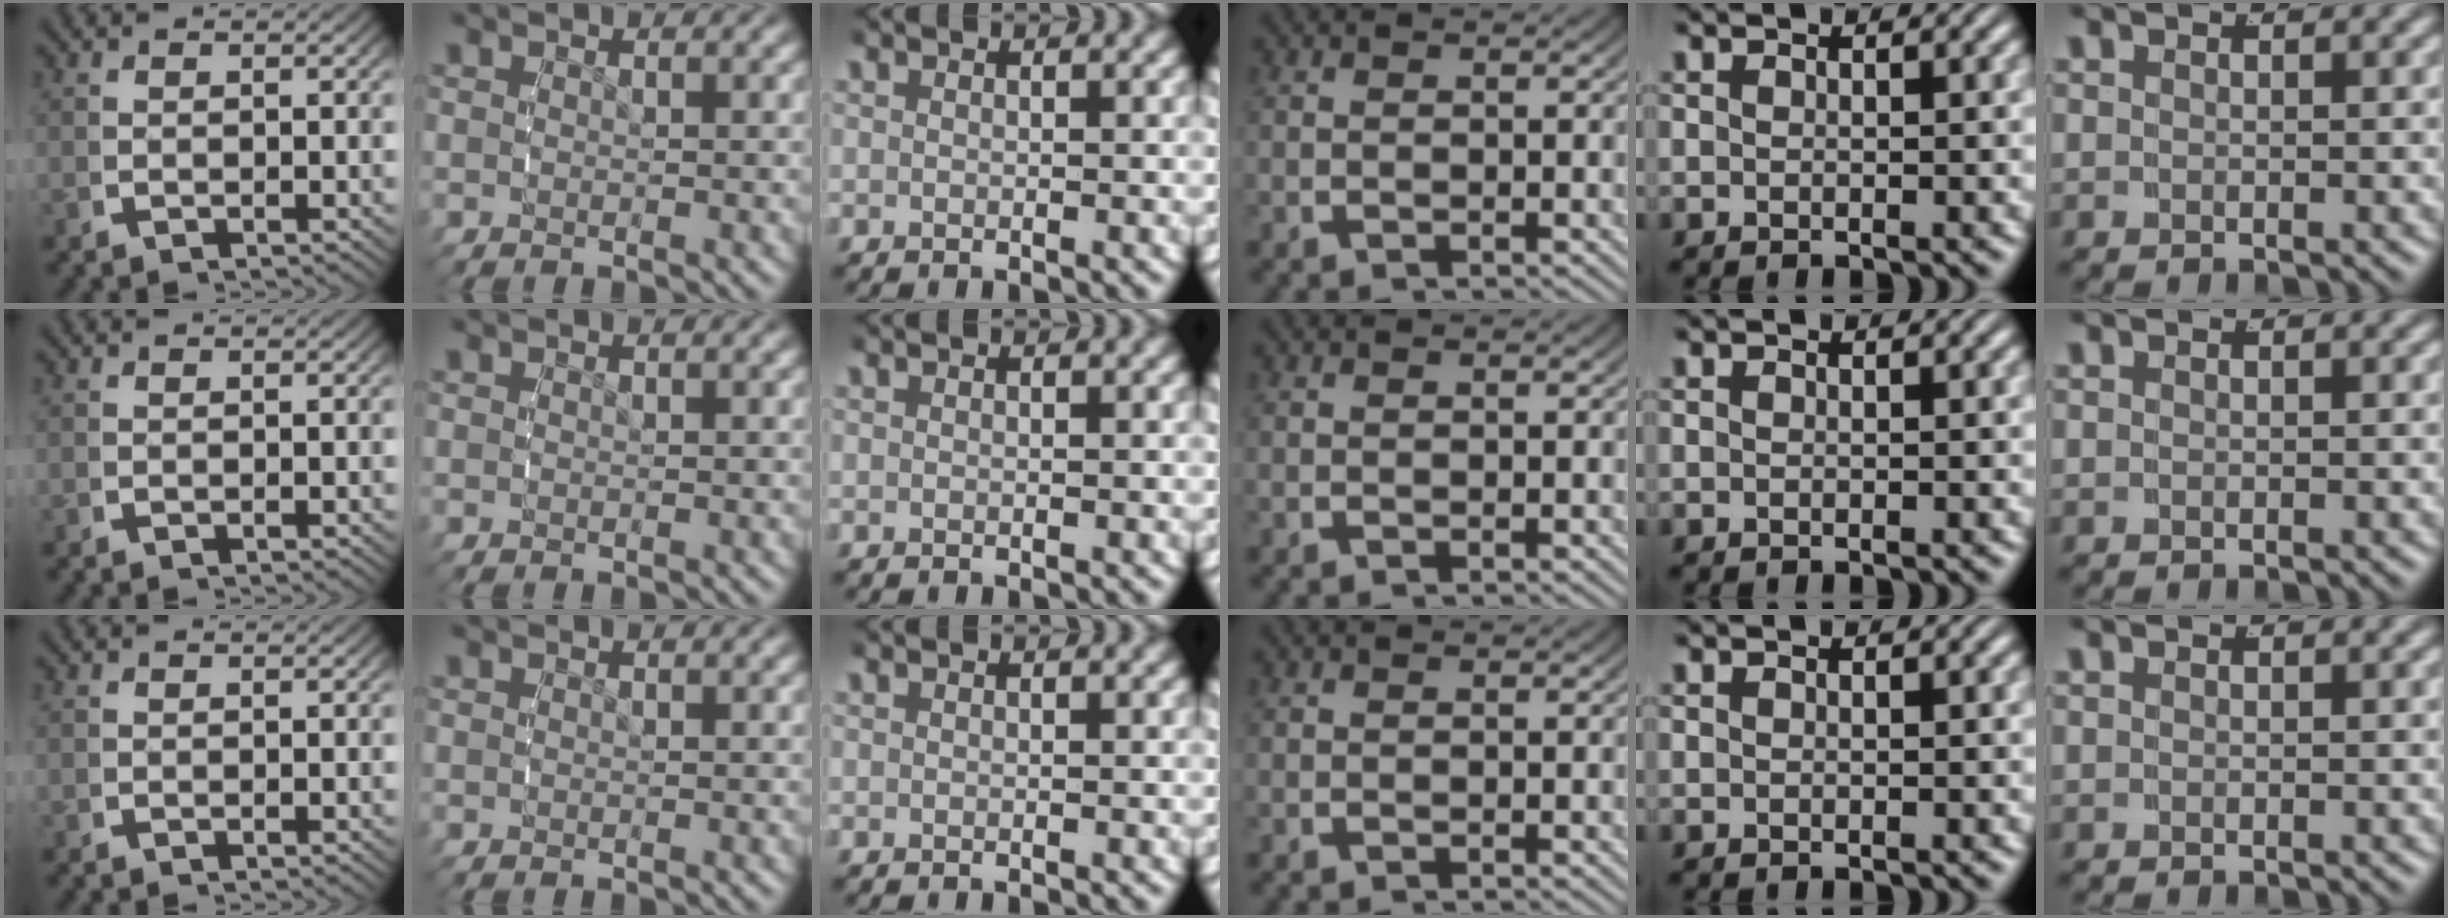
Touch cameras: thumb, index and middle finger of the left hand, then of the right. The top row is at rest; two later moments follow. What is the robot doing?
{"motion": "reach", "object": "scarf"}